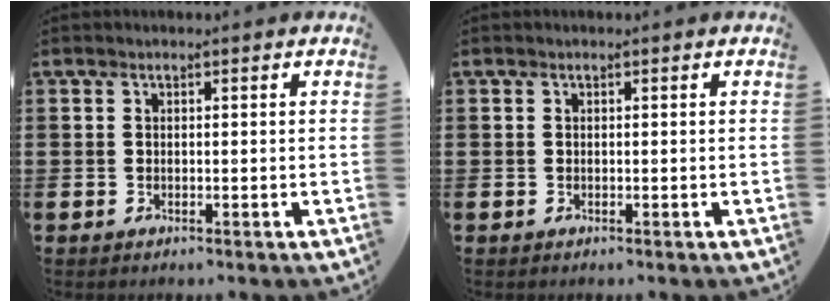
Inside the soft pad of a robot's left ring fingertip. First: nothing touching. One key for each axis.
{"total": 0.0}